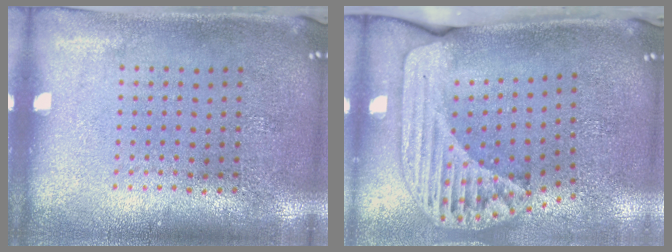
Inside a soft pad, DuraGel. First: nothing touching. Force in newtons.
{"total": 2.4, "press": 1.7, "slide": 1.6}